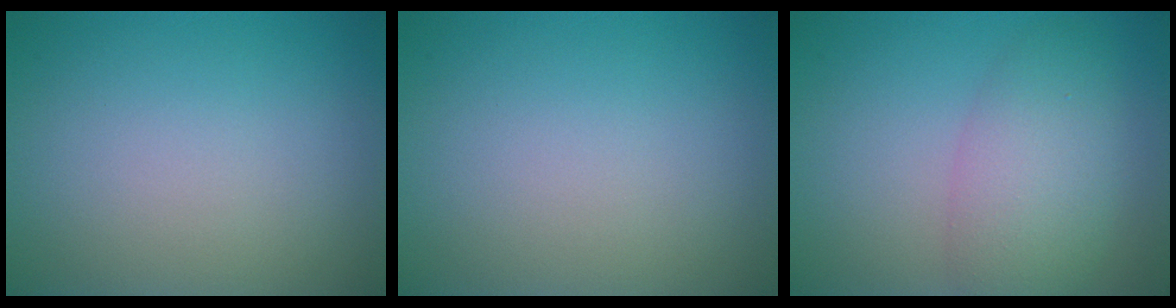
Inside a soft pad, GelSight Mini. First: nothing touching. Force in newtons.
{"total": 0.0}
{"total": 5.0, "press": 5.0, "slide": 0.3}